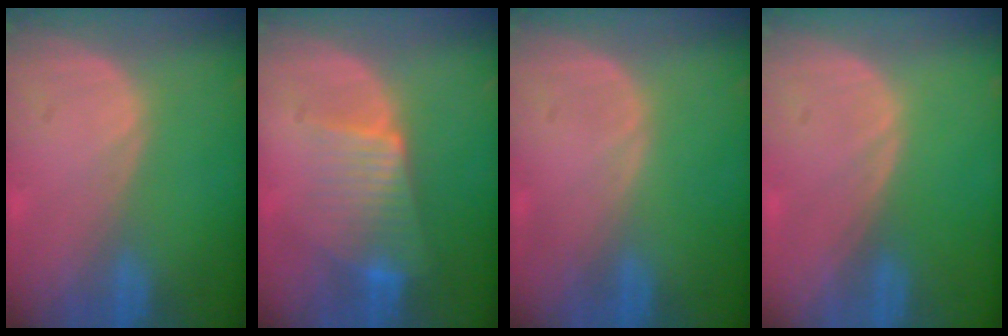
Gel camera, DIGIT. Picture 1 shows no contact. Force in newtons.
{"total": 6.7, "press": 6.2, "slide": 2.5}
{"total": 0.0}
{"total": 0.0}